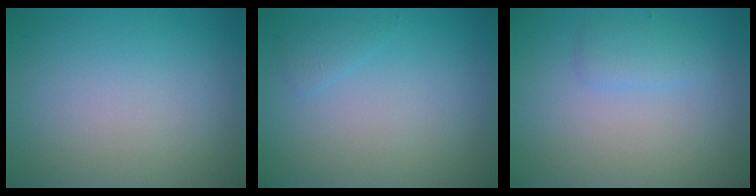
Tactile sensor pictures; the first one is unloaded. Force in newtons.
{"total": 0.9, "press": 0.9, "slide": 0.1}
{"total": 1.6, "press": 1.6, "slide": 0.0}